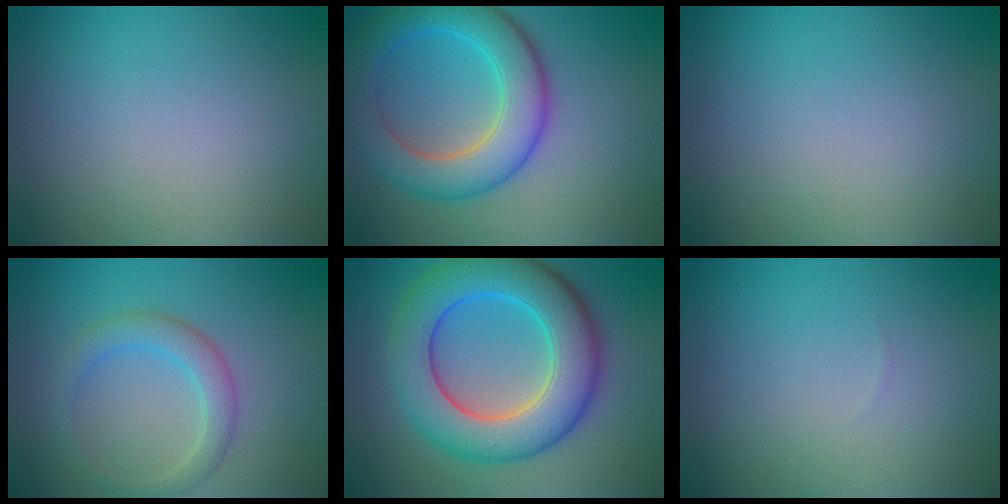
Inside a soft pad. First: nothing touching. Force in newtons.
{"total": 7.3, "press": 7.3, "slide": 0.2}
{"total": 0.0}
{"total": 2.8, "press": 2.8, "slide": 0.1}
{"total": 10.2, "press": 10.2, "slide": 0.2}
{"total": 0.0}